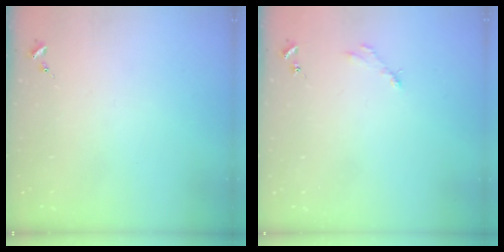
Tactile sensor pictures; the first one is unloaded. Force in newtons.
{"total": 2.5, "press": 2.5, "slide": 0.3}